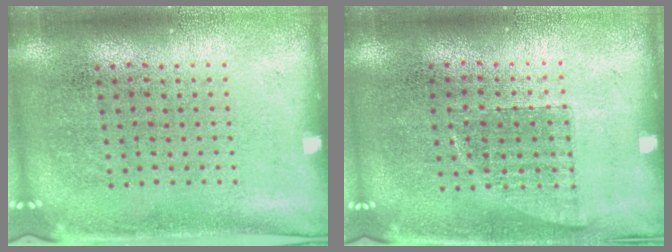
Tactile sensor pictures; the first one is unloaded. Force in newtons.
{"total": 0.7, "press": 0.7, "slide": 0.2}